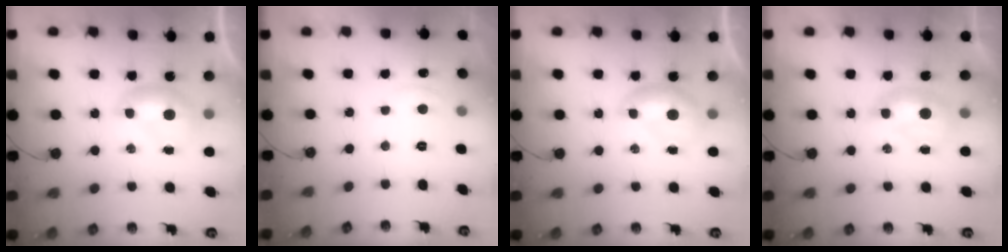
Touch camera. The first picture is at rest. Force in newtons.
{"total": 0.8, "press": 0.2, "slide": 0.8}
{"total": 0.0}
{"total": 1.5, "press": 1.3, "slide": 0.7}